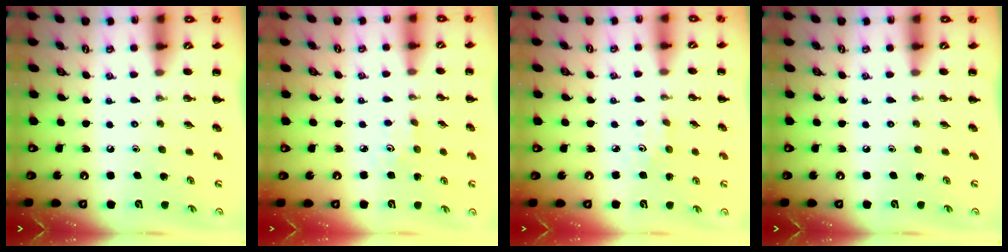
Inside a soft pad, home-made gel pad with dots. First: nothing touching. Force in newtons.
{"total": 2.2, "press": 2.1, "slide": 0.7}
{"total": 1.5, "press": 1.4, "slide": 0.5}
{"total": 0.0}